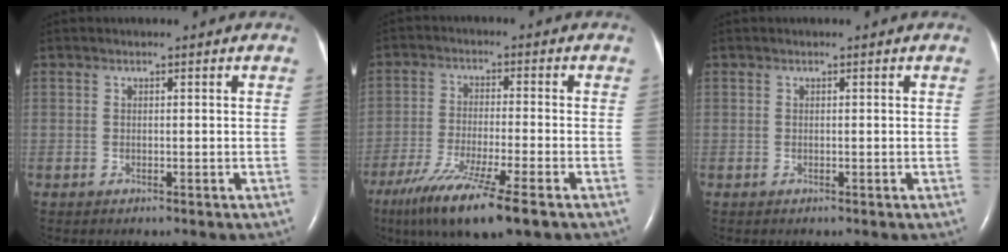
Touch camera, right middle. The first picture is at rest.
{"total": 12.4, "force": [-8.0, 0.5, 9.6], "torque": [-0.179, -0.040, -0.136]}
{"total": 0.0}